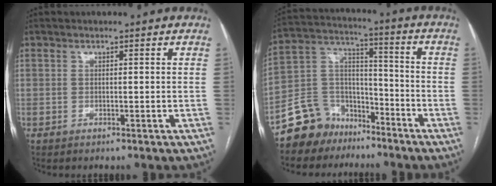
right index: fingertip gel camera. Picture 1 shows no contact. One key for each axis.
{"total": 11.0, "fx": -8.0, "fy": 7.5, "fz": 1.3, "tx": -0.029, "ty": 0.065, "tz": -0.146}